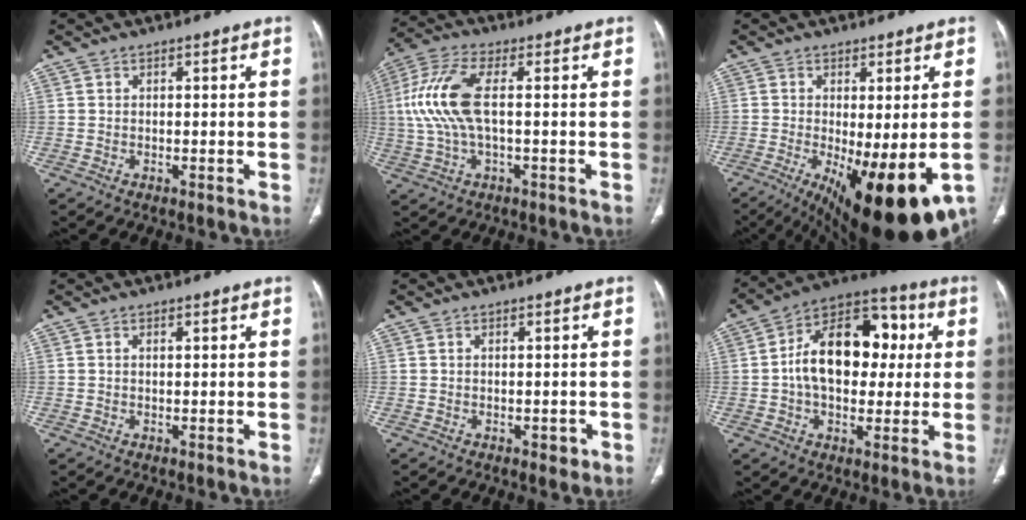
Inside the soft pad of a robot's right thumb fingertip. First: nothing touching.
{"total": 11.2, "force": [0.8, 4.2, 10.4], "torque": [-0.258, 0.019, 0.013]}
{"total": 18.5, "force": [-6.7, 6.2, 16.1], "torque": [-0.210, -0.030, -0.083]}
{"total": 0.9, "force": [0.3, 0.4, 0.7], "torque": [-0.016, 0.003, 0.005]}
{"total": 1.3, "force": [-0.4, 0.9, 0.9], "torque": [-0.006, 0.000, -0.003]}
{"total": 19.0, "force": [1.8, 12.3, 14.4], "torque": [-0.193, 0.031, 0.022]}